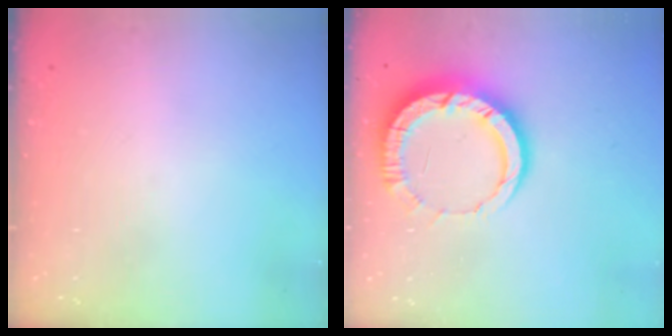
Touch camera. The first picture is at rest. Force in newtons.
{"total": 11.3, "press": 11.2, "slide": 1.2}